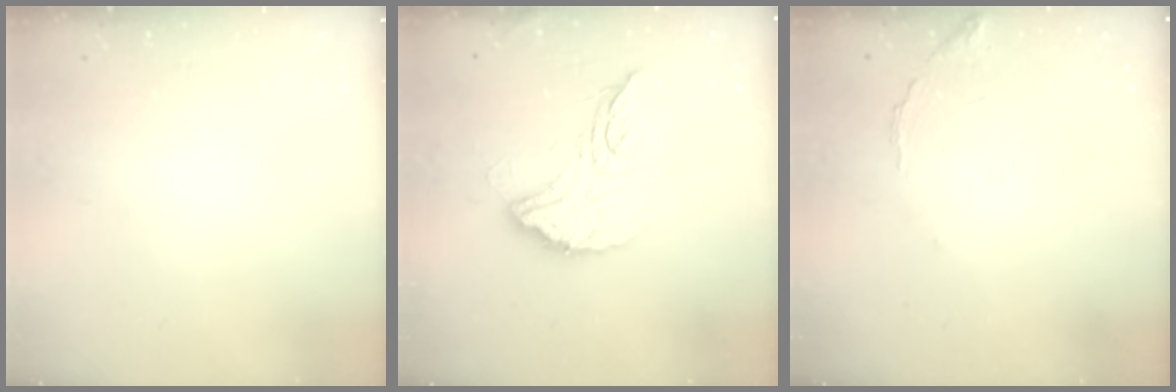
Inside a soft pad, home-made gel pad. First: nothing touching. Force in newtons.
{"total": 13.8, "press": 13.8, "slide": 1.0}
{"total": 8.1, "press": 8.1, "slide": 0.4}